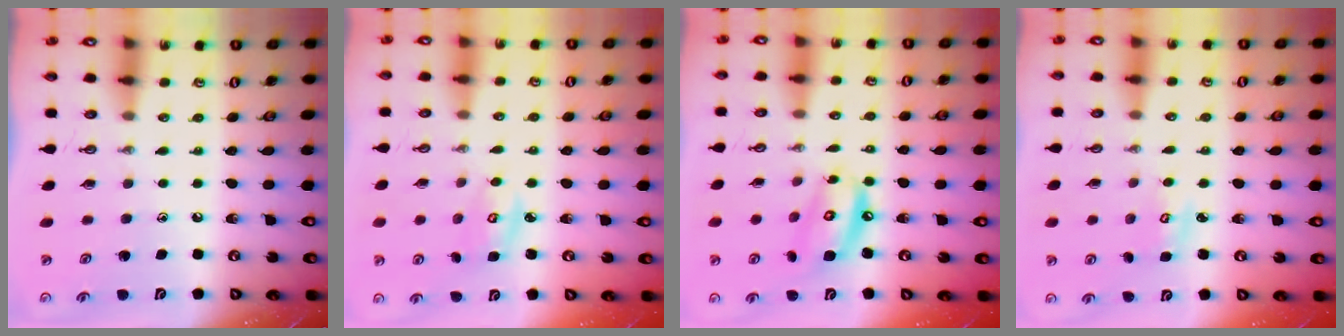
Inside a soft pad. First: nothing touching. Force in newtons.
{"total": 4.0, "press": 4.0, "slide": 0.5}
{"total": 10.2, "press": 10.1, "slide": 1.0}
{"total": 2.5, "press": 2.5, "slide": 0.2}